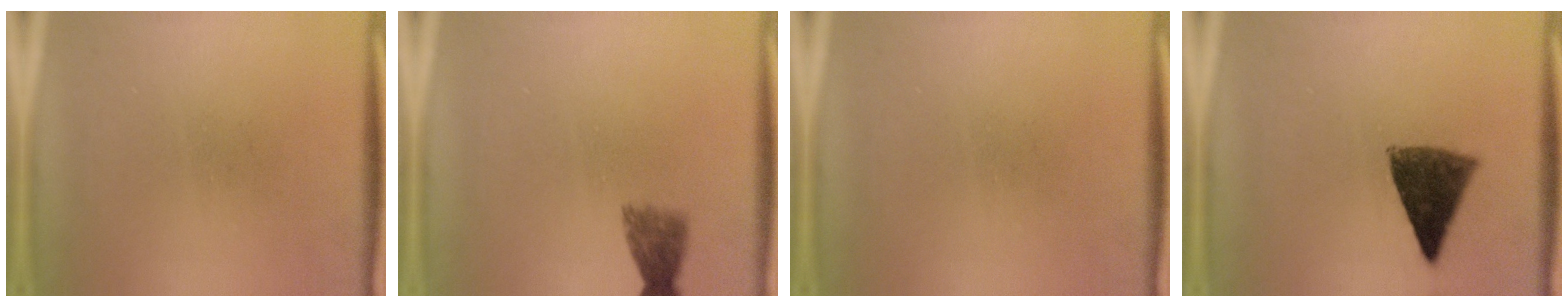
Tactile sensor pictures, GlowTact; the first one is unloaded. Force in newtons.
{"total": 3.0}
{"total": 0.0}
{"total": 8.8}